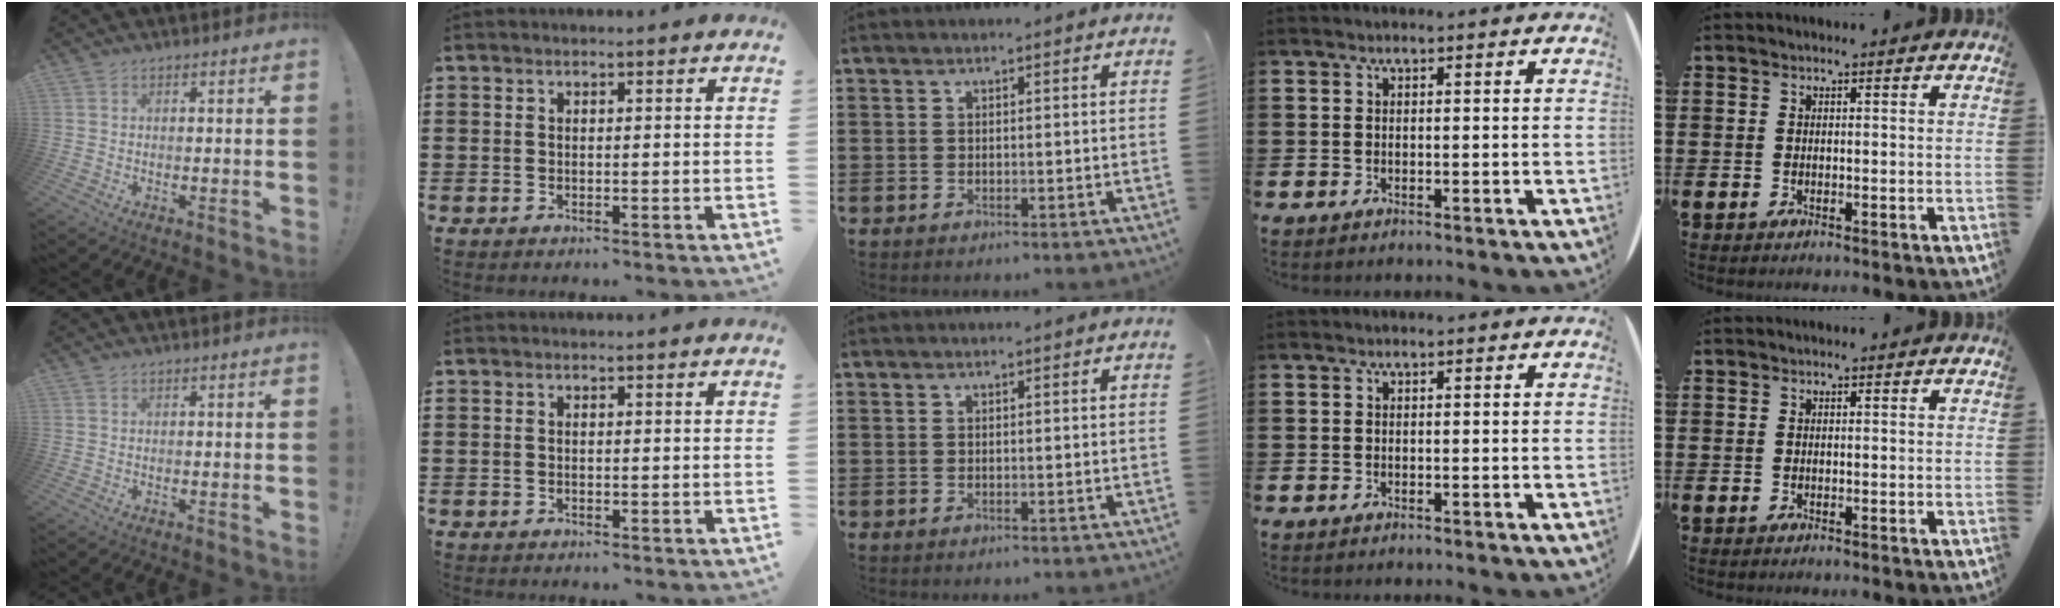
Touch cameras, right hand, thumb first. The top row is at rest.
{}